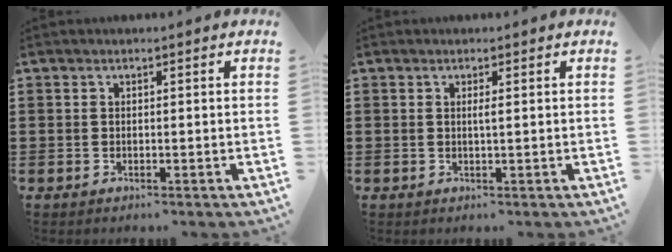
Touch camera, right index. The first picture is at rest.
{"total": 0.9, "force": [0.2, 0.0, 0.9], "torque": [-0.018, -0.002, 0.002]}